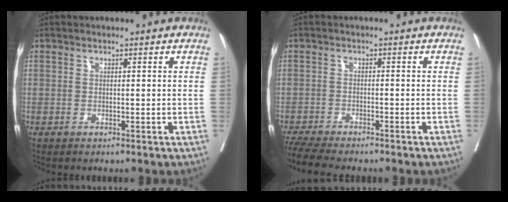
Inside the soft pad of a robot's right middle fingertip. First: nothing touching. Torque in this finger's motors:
{"motor_torque": [0.41, -0.37, 0.09, 0.03]}